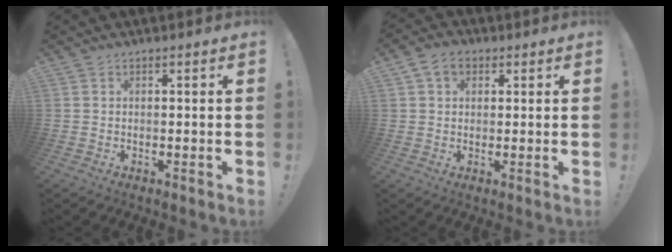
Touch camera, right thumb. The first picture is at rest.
{"total": 5.6, "force": [2.2, 4.0, 3.2], "torque": [-0.054, 0.005, 0.042]}